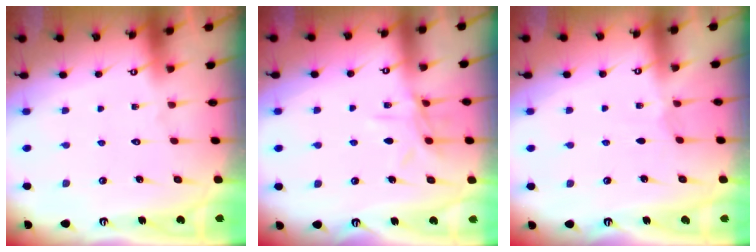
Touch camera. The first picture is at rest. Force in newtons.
{"total": 8.3, "press": 8.2, "slide": 0.6}
{"total": 1.7, "press": 1.7, "slide": 0.4}